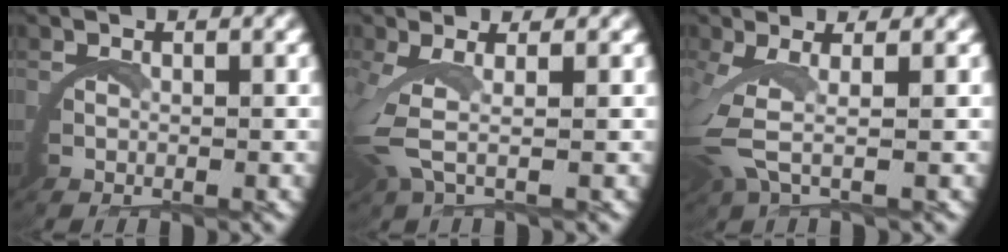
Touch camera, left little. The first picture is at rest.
{"total": 3.3, "force": [0.8, 0.8, 3.1], "torque": [-0.088, -0.008, 0.019]}
{"total": 3.6, "force": [0.9, 1.1, 3.4], "torque": [-0.097, -0.011, 0.021]}